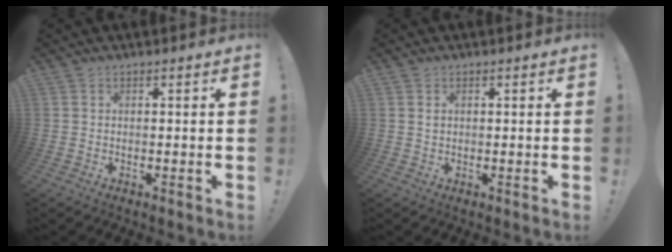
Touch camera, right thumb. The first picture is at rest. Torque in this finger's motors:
{"motor_torque": [-0.16, 0.07, -0.03, -0.03, 0.03]}